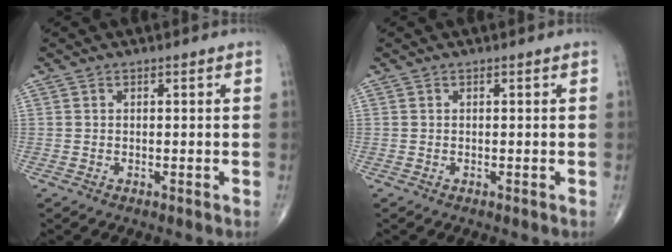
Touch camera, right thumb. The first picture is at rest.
{"total": 0.0}